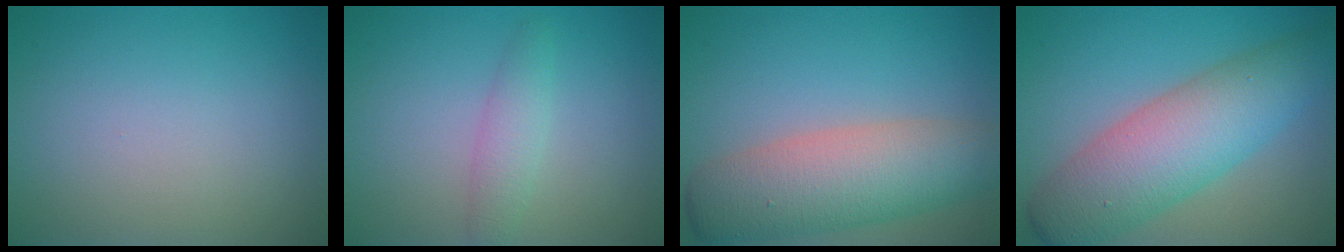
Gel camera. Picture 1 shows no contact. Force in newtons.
{"total": 2.0, "press": 2.0, "slide": 0.1}
{"total": 8.0, "press": 8.0, "slide": 0.5}
{"total": 8.4, "press": 8.4, "slide": 0.1}